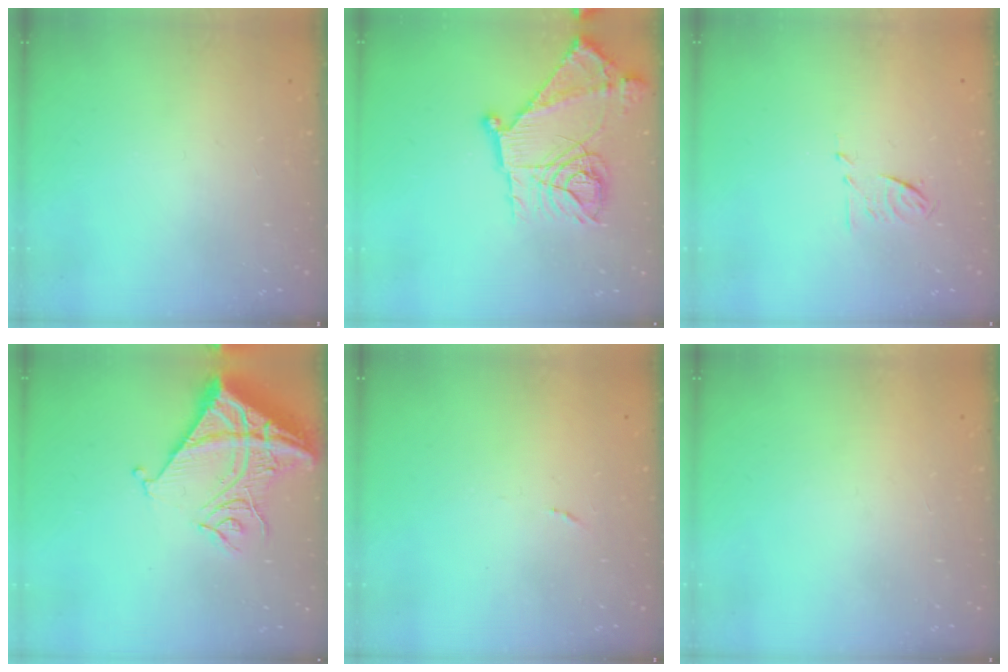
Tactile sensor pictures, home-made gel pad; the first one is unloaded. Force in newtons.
{"total": 22.2, "press": 22.1, "slide": 2.3}
{"total": 6.6, "press": 6.5, "slide": 1.1}
{"total": 16.8, "press": 16.6, "slide": 2.1}
{"total": 4.6, "press": 4.6, "slide": 0.6}
{"total": 1.5, "press": 1.5, "slide": 0.1}